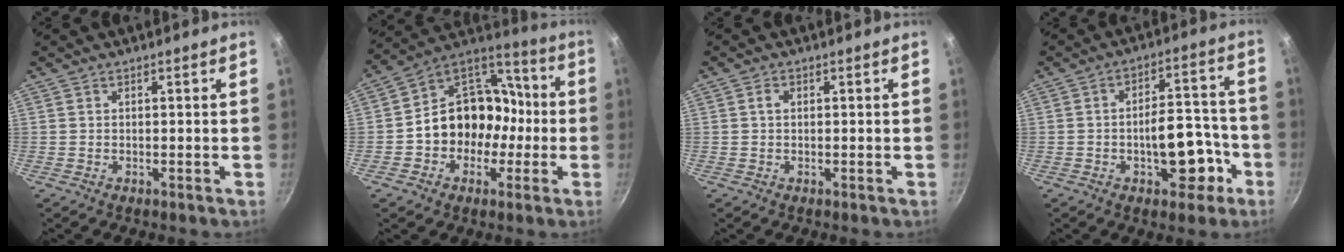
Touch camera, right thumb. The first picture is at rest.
{"total": 16.1, "force": [-2.9, 13.6, 8.2], "torque": [-0.078, 0.061, -0.055]}
{"total": 1.3, "force": [0.2, 1.0, 0.9], "torque": [-0.013, 0.006, 0.003]}
{"total": 11.6, "force": [-4.3, 6.2, 8.9], "torque": [-0.083, 0.050, -0.050]}